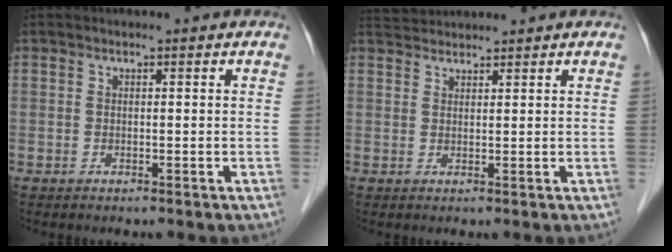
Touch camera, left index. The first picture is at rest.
{"total": 3.4, "force": [3.4, 0.4, 0.2], "torque": [-0.011, 0.029, 0.066]}